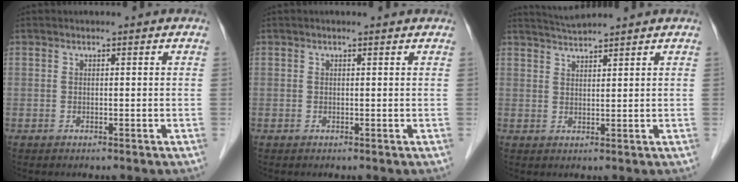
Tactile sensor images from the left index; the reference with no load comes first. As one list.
[{"total": 1.3, "force": [1.2, 0.3, 0.5], "torque": [-0.012, 0.018, 0.012]}, {"total": 3.9, "force": [3.7, -0.7, 0.7], "torque": [-0.014, 0.019, 0.071]}]